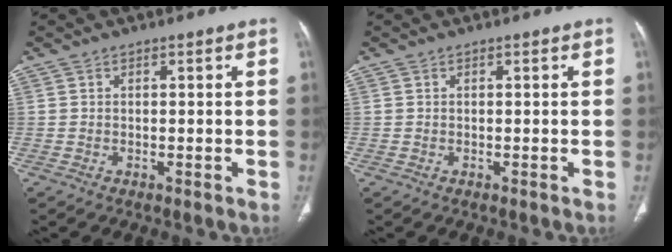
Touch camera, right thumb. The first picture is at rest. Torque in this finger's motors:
{"motor_torque": [0.05, 0.05, -0.18, 0.12, 0.02]}